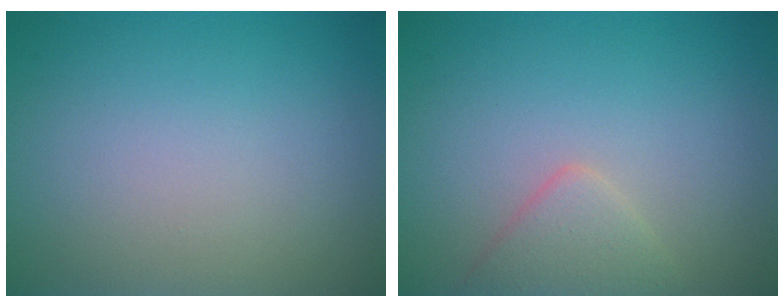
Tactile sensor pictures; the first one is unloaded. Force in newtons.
{"total": 2.2, "press": 2.2, "slide": 0.1}